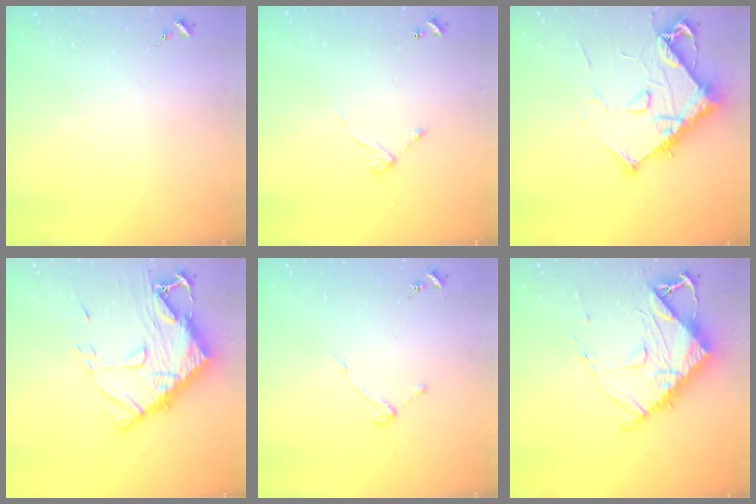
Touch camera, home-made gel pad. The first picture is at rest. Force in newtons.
{"total": 6.4, "press": 6.4, "slide": 0.4}
{"total": 13.1, "press": 13.1, "slide": 1.4}
{"total": 17.4, "press": 17.4, "slide": 1.6}
{"total": 4.7, "press": 4.7, "slide": 0.6}
{"total": 13.6, "press": 13.6, "slide": 0.8}